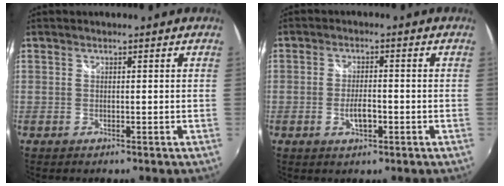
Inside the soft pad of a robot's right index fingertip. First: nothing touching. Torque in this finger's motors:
{"motor_torque": [0.03, -0.05, 0.22, 0.03]}